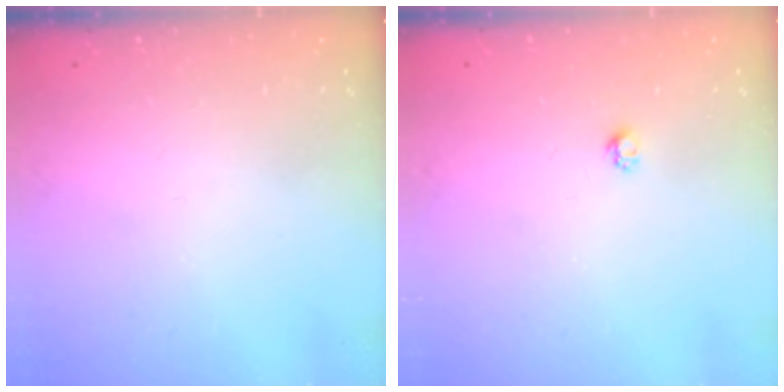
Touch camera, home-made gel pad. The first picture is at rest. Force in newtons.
{"total": 2.7, "press": 2.7, "slide": 0.4}